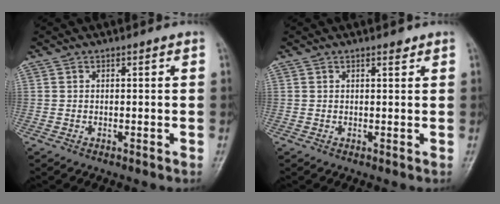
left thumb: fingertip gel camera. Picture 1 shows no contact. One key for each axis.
{"total": 1.1, "fx": 0.8, "fy": 0.4, "fz": 0.6, "tx": -0.008, "ty": -0.005, "tz": 0.011}